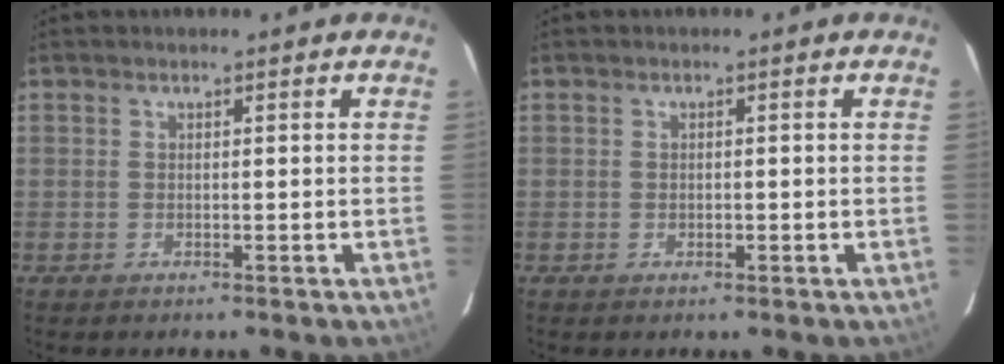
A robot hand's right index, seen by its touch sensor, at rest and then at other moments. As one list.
[{"total": 0.8, "force": [-0.2, 0.7, 0.3], "torque": [-0.001, -0.002, -0.004]}]